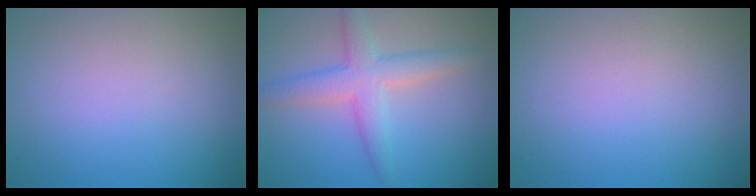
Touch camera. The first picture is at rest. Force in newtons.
{"total": 4.0, "press": 4.0, "slide": 0.1}
{"total": 0.0}